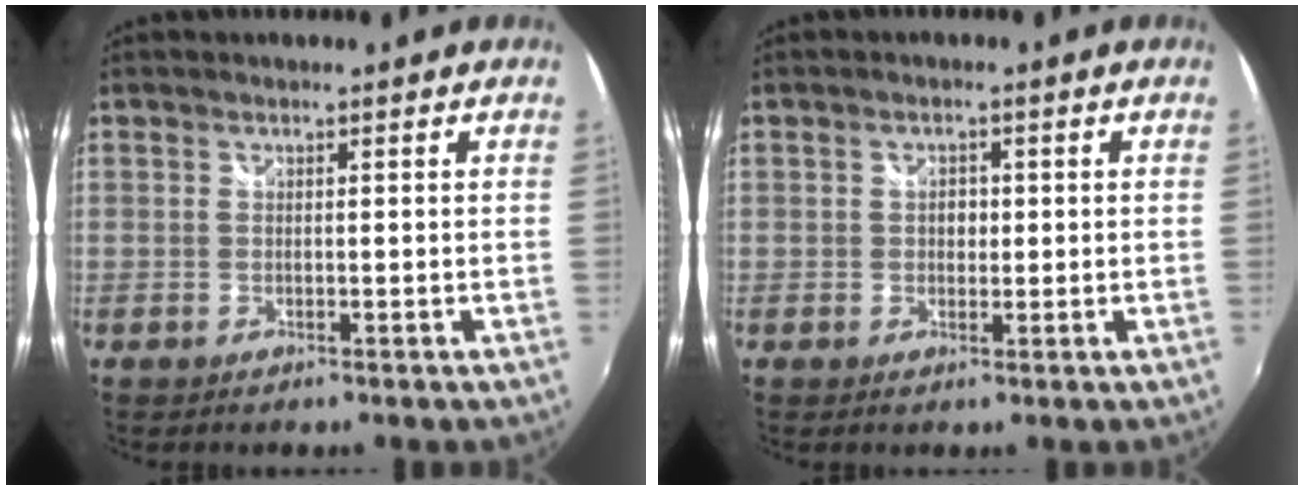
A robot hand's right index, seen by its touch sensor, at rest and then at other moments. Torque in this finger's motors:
{"motor_torque": [0.11, 0.06, 0.14, 0.03]}